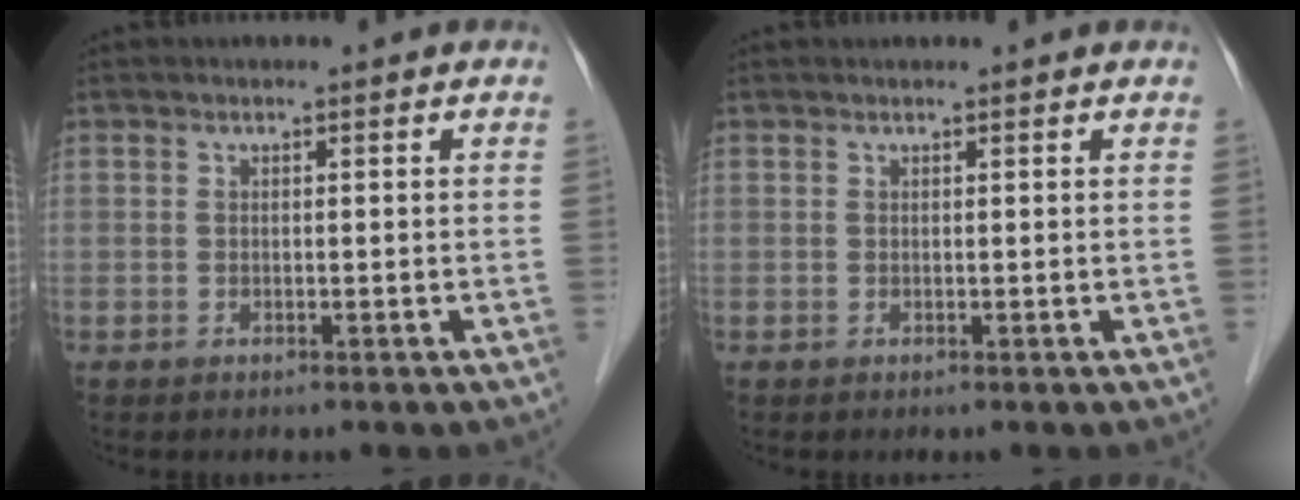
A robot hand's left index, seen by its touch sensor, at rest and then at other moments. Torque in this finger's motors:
{"motor_torque": [0.15, -0.07, -0.02, -0.01]}